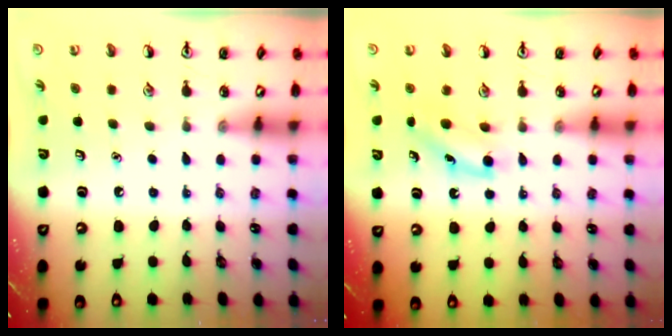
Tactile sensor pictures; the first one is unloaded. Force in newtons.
{"total": 5.2, "press": 5.0, "slide": 1.2}